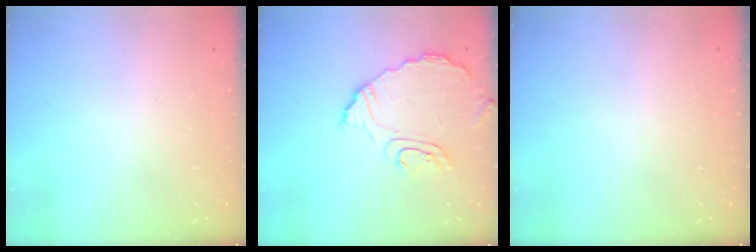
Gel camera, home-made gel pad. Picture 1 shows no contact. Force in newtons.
{"total": 9.2, "press": 9.2, "slide": 0.7}
{"total": 0.0}